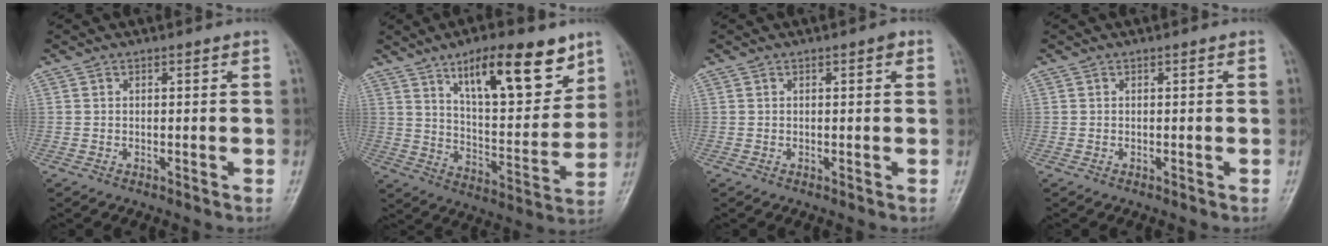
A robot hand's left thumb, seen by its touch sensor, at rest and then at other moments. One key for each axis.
{"total": 18.1, "fx": 10.8, "fy": 6.3, "fz": 13.1, "tx": -0.161, "ty": -0.060, "tz": 0.178}
{"total": 1.2, "fx": 0.5, "fy": 0.5, "fz": 1.0, "tx": -0.013, "ty": 0.001, "tz": 0.005}
{"total": 0.0}